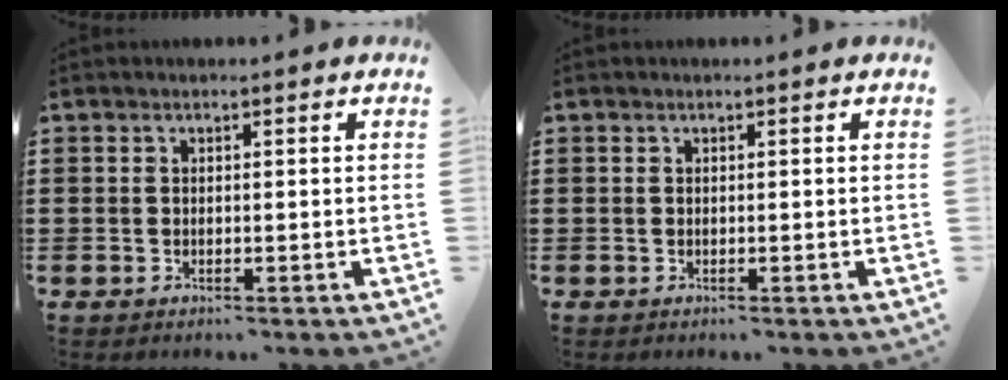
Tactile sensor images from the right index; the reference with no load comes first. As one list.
[{"total": 0.0}]